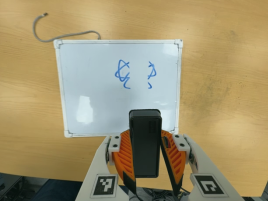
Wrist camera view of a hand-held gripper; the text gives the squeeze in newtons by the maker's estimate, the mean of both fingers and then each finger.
{"total": 8.8, "left": 8.2, "right": 9.5}